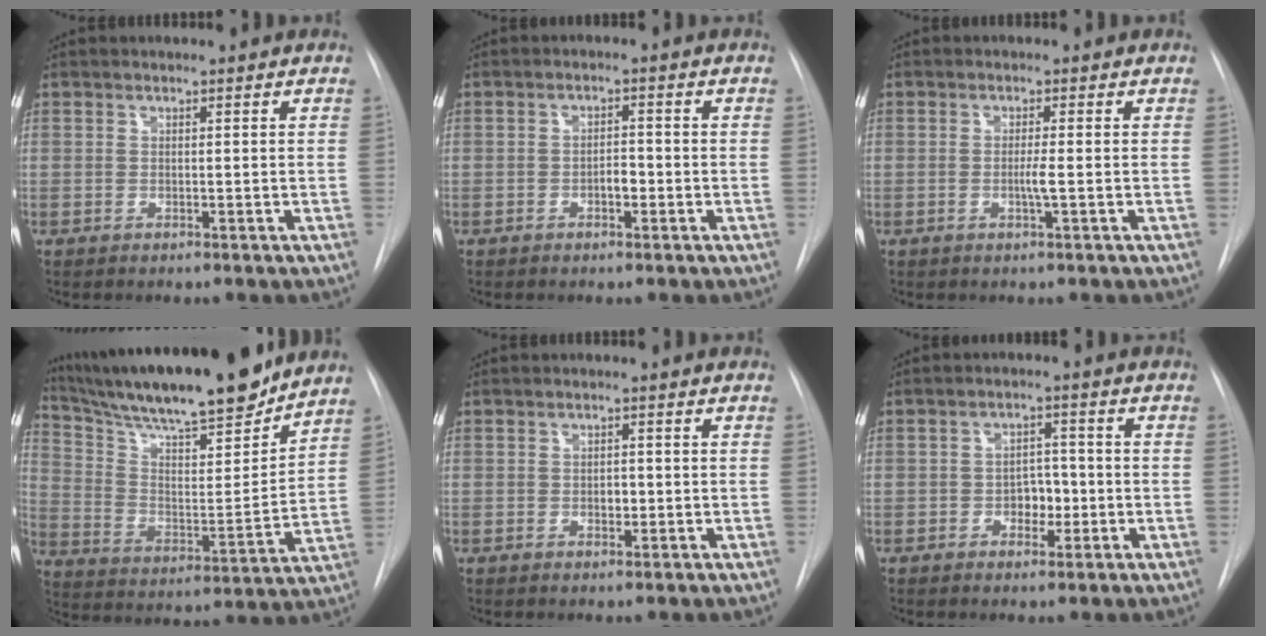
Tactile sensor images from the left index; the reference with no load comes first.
{"total": 2.4, "force": [-1.4, 1.0, 1.6], "torque": [-0.021, 0.000, -0.023]}
{"total": 1.9, "force": [-1.0, -0.4, 1.6], "torque": [-0.033, -0.009, -0.017]}
{"total": 22.4, "force": [19.6, 2.2, 10.8], "torque": [-0.195, -0.018, 0.310]}
{"total": 1.6, "force": [-0.8, 0.9, 1.1], "torque": [-0.016, -0.004, -0.011]}
{"total": 4.0, "force": [-1.6, 2.6, 2.6], "torque": [-0.031, 0.002, -0.022]}